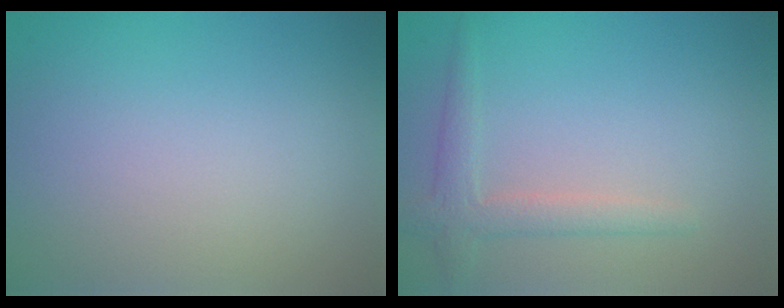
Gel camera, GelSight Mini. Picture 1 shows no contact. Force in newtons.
{"total": 2.5, "press": 2.5, "slide": 0.3}